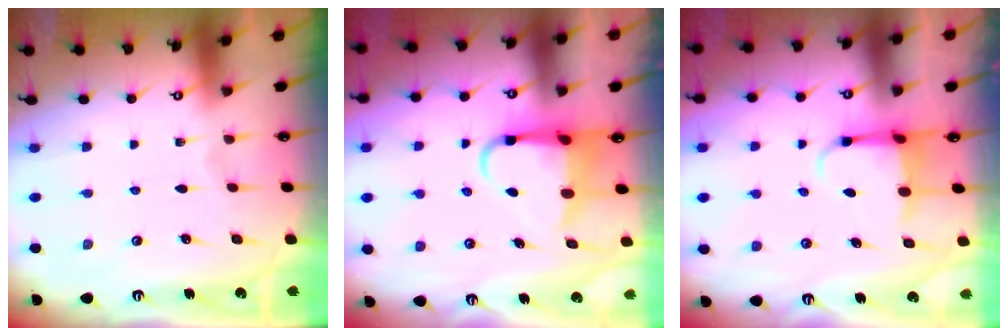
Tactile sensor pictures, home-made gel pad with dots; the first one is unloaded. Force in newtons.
{"total": 6.2, "press": 6.1, "slide": 1.0}
{"total": 3.9, "press": 3.8, "slide": 1.2}